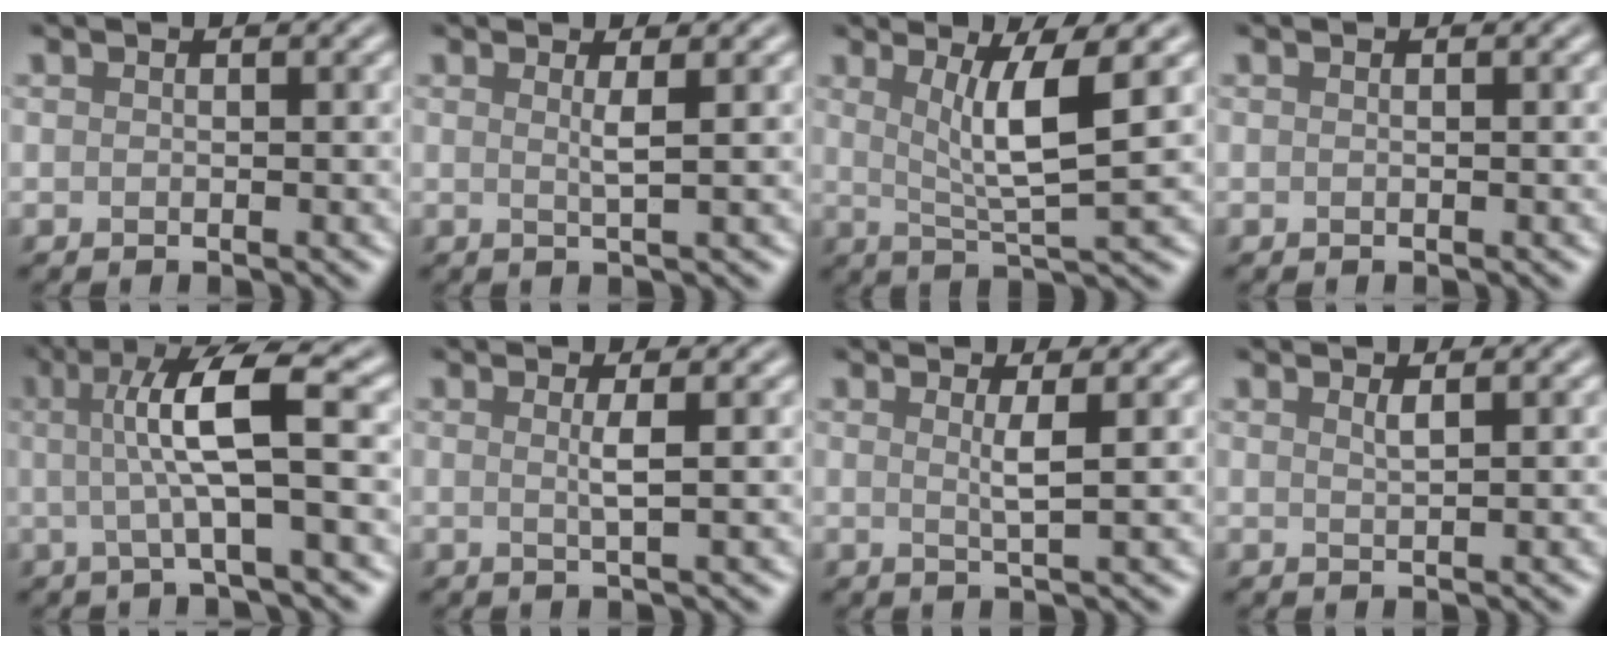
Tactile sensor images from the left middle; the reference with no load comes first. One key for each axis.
{"total": 1.5, "fx": 0.5, "fy": 0.3, "fz": 1.4, "tx": -0.021, "ty": -0.003, "tz": 0.003}
{"total": 5.5, "fx": 1.5, "fy": 1.0, "fz": 5.2, "tx": -0.086, "ty": -0.004, "tz": 0.031}
{"total": 0.0}
{"total": 6.7, "fx": 0.6, "fy": 1.1, "fz": 6.6, "tx": -0.115, "ty": 0.011, "tz": 0.007}
{"total": 1.7, "fx": 0.3, "fy": 0.3, "fz": 1.6, "tx": -0.029, "ty": 0.000, "tz": -0.002}
{"total": 1.9, "fx": 0.6, "fy": 0.3, "fz": 1.8, "tx": -0.033, "ty": -0.003, "tz": 0.003}
{"total": 1.0, "fx": 0.6, "fy": 0.3, "fz": 0.8, "tx": -0.007, "ty": 0.000, "tz": 0.009}